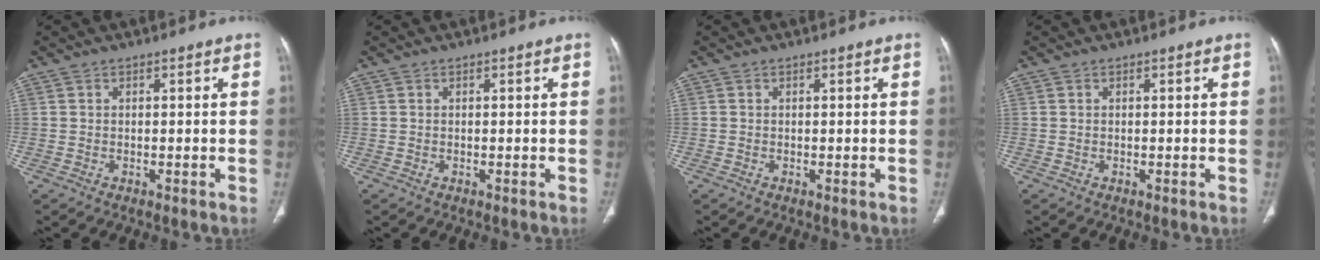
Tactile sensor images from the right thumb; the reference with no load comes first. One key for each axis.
{"total": 0.0}
{"total": 0.0}
{"total": 0.0}